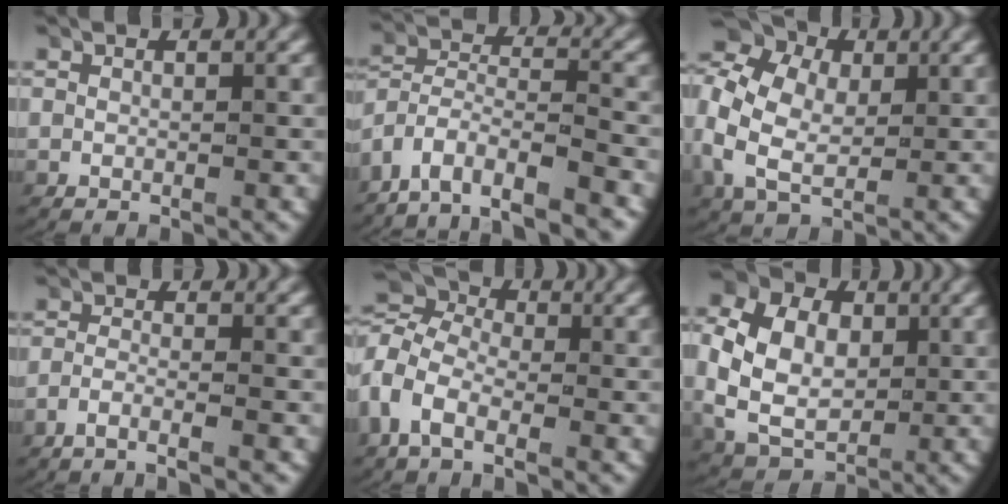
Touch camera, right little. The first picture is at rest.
{"total": 8.6, "force": [-5.6, 5.7, 3.4], "torque": [-0.092, -0.042, -0.094]}
{"total": 10.2, "force": [2.5, 8.2, 5.5], "torque": [-0.129, 0.000, 0.031]}
{"total": 3.5, "force": [-2.9, 0.0, 1.8], "torque": [-0.044, -0.009, -0.047]}
{"total": 7.8, "force": [1.0, 6.6, 4.2], "torque": [-0.098, 0.001, -0.002]}
{"total": 10.1, "force": [0.6, 8.3, 5.8], "torque": [-0.143, -0.019, 0.014]}